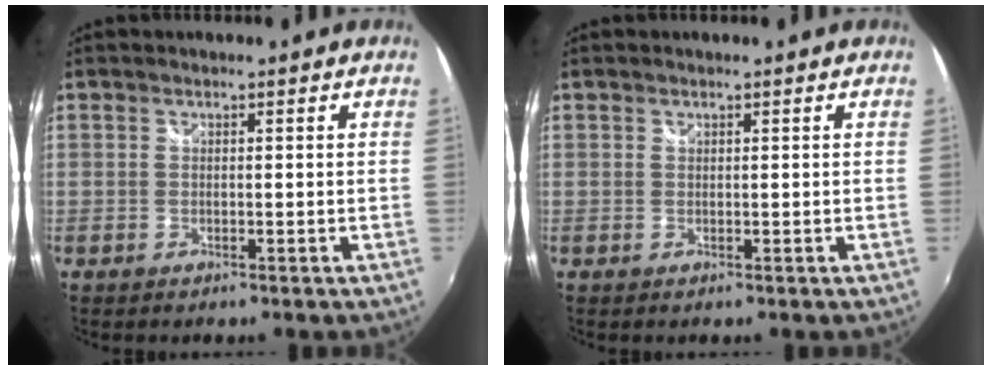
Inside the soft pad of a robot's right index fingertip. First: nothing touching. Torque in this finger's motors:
{"motor_torque": [-0.62, 0.52, -0.03, -0.01]}